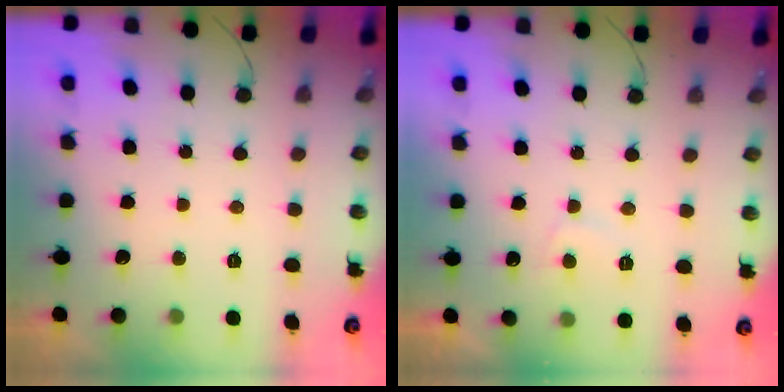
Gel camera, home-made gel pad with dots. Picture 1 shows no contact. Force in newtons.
{"total": 3.0, "press": 2.9, "slide": 0.7}